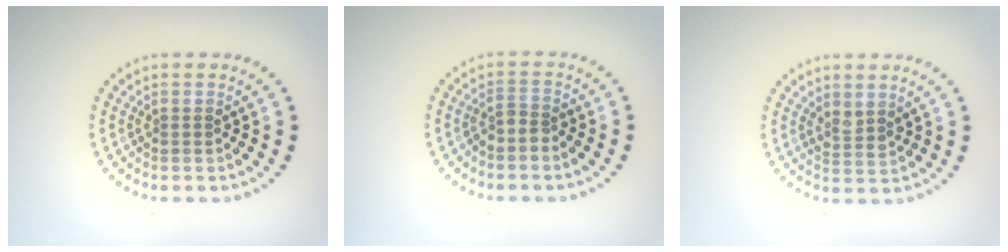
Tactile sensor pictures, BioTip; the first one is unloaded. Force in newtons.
{"total": 1.6, "press": 1.3, "slide": 1.0}
{"total": 1.5, "press": 1.2, "slide": 0.9}